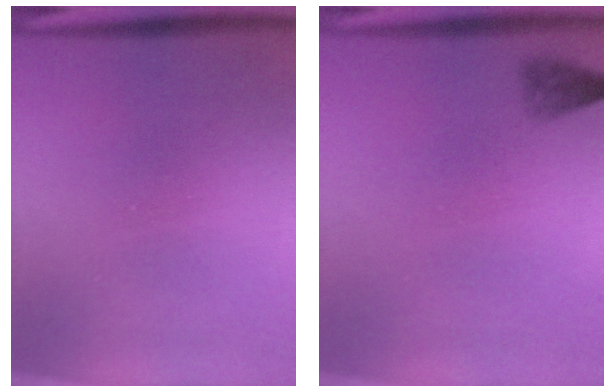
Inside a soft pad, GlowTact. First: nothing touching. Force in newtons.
{"total": 2.1}